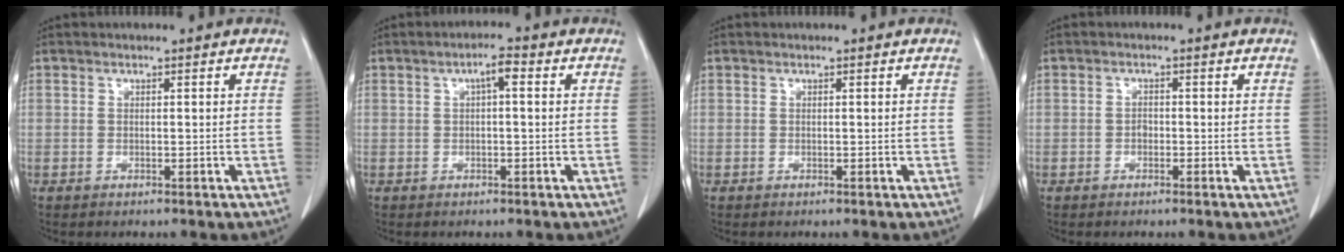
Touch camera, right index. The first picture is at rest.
{"total": 2.7, "force": [0.7, 0.5, 2.6], "torque": [-0.044, 0.007, 0.009]}
{"total": 0.0}
{"total": 0.9, "force": [-0.3, 0.6, 0.6], "torque": [-0.009, 0.005, -0.005]}